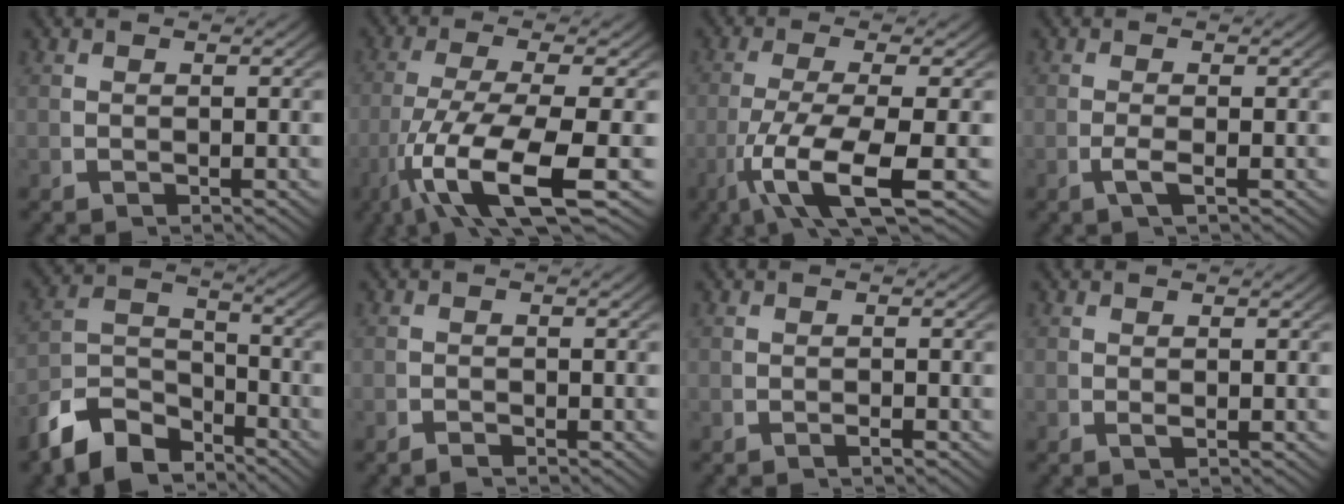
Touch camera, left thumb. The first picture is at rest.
{"total": 11.6, "force": [-3.2, 5.3, 9.8], "torque": [-0.223, -0.047, -0.019]}
{"total": 9.0, "force": [-2.6, 3.8, 7.7], "torque": [-0.178, -0.035, -0.020]}
{"total": 1.6, "force": [-0.5, 0.2, 1.5], "torque": [-0.041, -0.001, -0.009]}
{"total": 8.3, "force": [-4.7, 5.4, 4.2], "torque": [-0.080, -0.027, -0.077]}
{"total": 0.8, "force": [-0.8, 0.0, 0.0], "torque": [0.006, -0.002, -0.017]}
{"total": 0.7, "force": [-0.4, 0.1, 0.5], "torque": [-0.003, 0.007, -0.013]}
{"total": 0.8, "force": [0.2, 0.4, 0.6], "torque": [-0.018, 0.000, 0.006]}